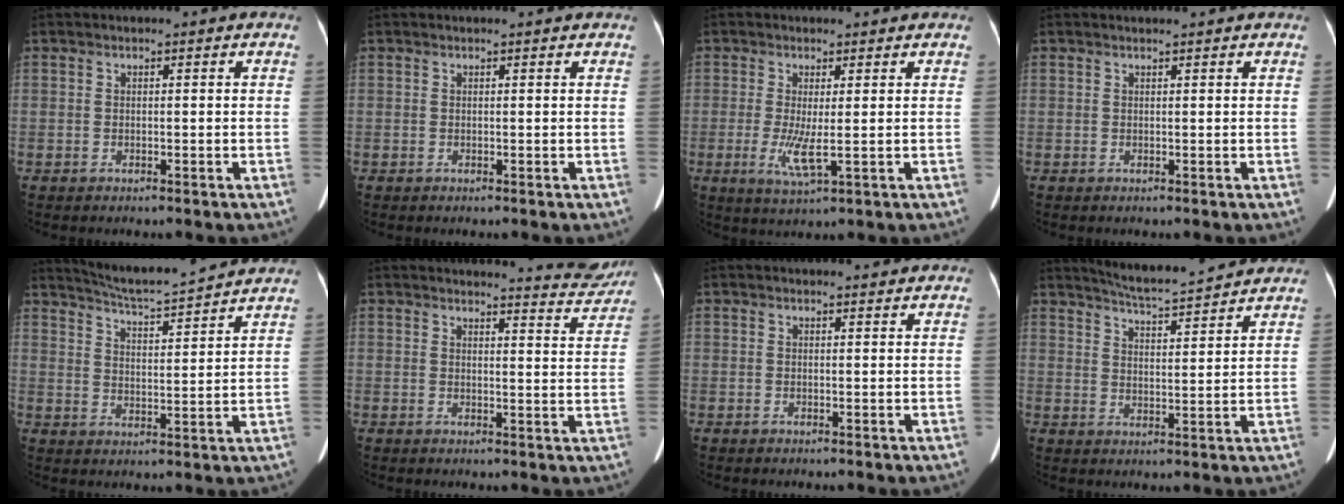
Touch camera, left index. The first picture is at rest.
{"total": 0.7, "force": [0.7, -0.1, 0.2], "torque": [-0.011, 0.000, 0.009]}
{"total": 4.6, "force": [-0.3, 0.6, 4.6], "torque": [-0.093, -0.009, 0.001]}
{"total": 1.4, "force": [1.3, 0.1, 0.4], "torque": [-0.010, 0.010, 0.019]}
{"total": 13.1, "force": [12.4, -0.5, 4.1], "torque": [-0.082, 0.004, 0.178]}
{"total": 6.8, "force": [6.8, 0.2, 0.1], "torque": [-0.003, -0.034, 0.068]}
{"total": 1.3, "force": [1.3, 0.0, 0.1], "torque": [-0.009, -0.004, 0.018]}
{"total": 10.5, "force": [10.0, 0.1, 3.2], "torque": [-0.064, 0.010, 0.145]}